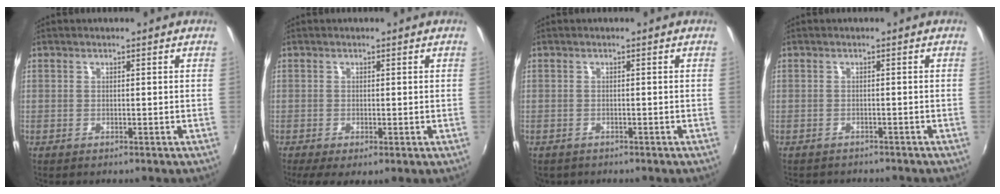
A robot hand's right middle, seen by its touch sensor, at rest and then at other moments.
{"total": 3.3, "force": [-1.0, 0.9, 3.0], "torque": [-0.053, -0.016, -0.012]}
{"total": 1.8, "force": [-1.2, 1.2, 0.4], "torque": [-0.013, -0.007, -0.018]}
{"total": 3.2, "force": [-3.0, 0.9, 0.8], "torque": [-0.024, -0.012, -0.044]}